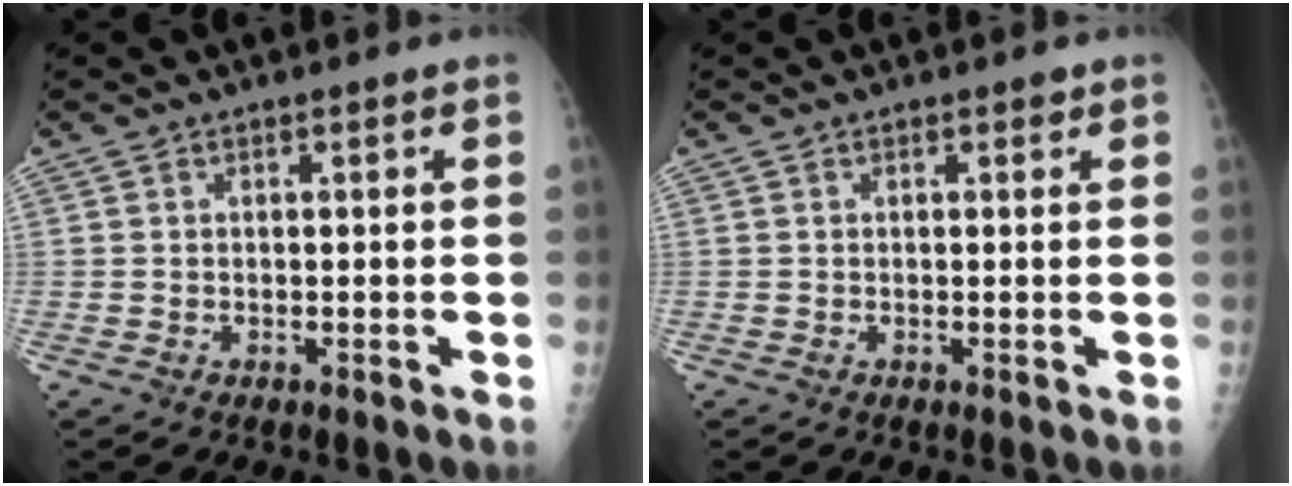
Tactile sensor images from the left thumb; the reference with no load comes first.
{"total": 0.7, "force": [0.4, 0.4, 0.4], "torque": [0.000, -0.001, 0.003]}